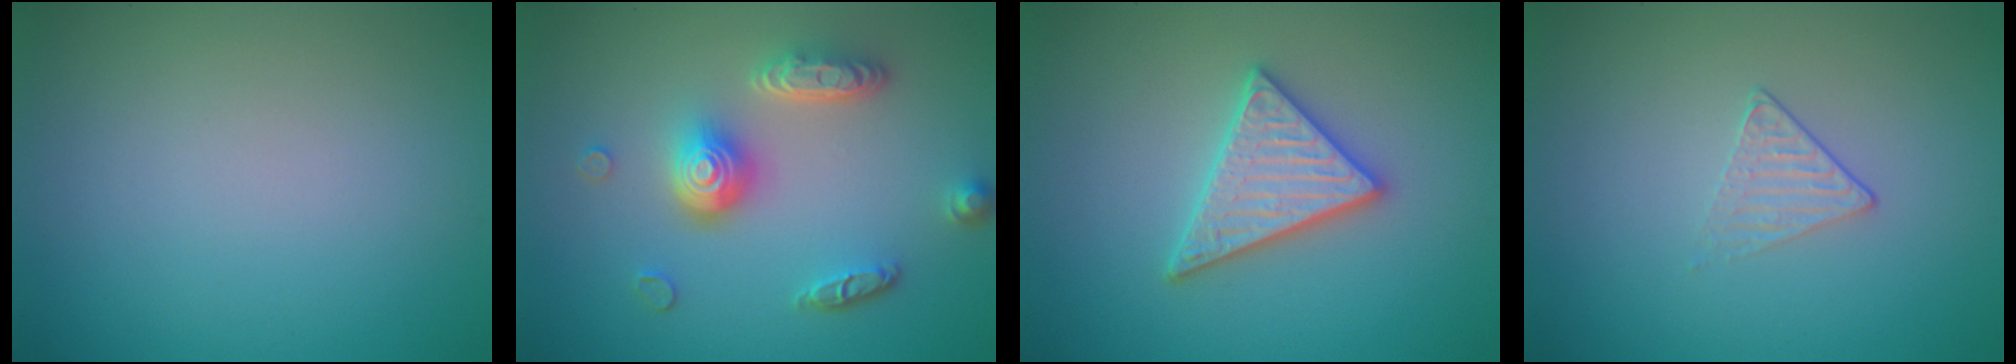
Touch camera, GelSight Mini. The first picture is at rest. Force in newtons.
{"total": 4.8, "press": 3.7, "slide": 3.1}
{"total": 3.6, "press": 3.5, "slide": 0.6}
{"total": 1.2, "press": 0.7, "slide": 1.0}